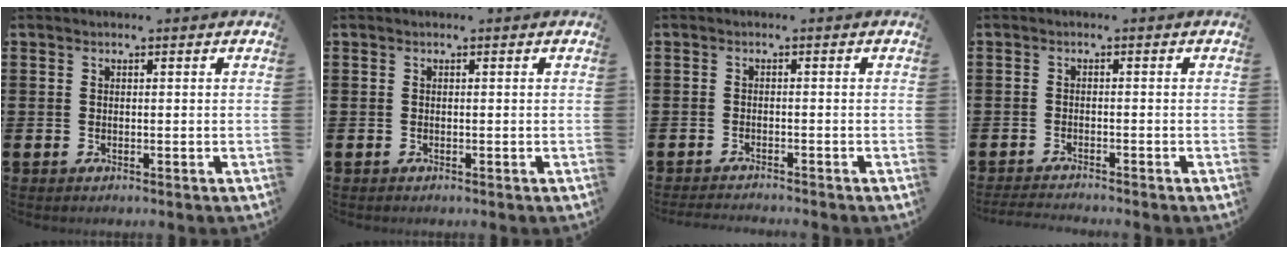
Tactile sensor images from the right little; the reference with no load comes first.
{"total": 0.0}
{"total": 1.2, "force": [-1.2, -0.1, 0.1], "torque": [-0.004, 0.000, -0.023]}
{"total": 1.4, "force": [-1.3, -0.1, 0.3], "torque": [-0.006, 0.002, -0.026]}